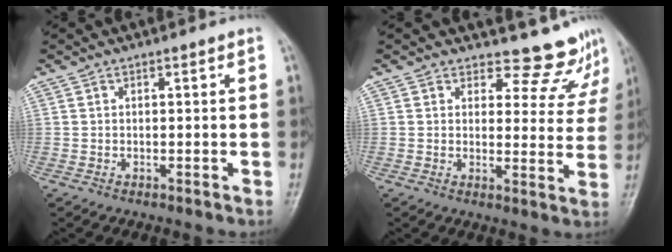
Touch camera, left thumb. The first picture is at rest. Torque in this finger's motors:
{"motor_torque": [-0.15, 0.07, -0.40, -0.35, -0.01]}